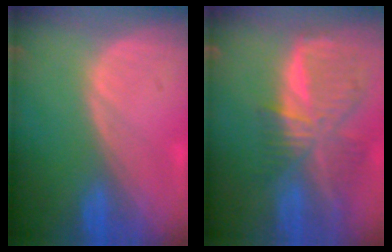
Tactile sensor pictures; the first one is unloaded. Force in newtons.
{"total": 9.2, "press": 8.0, "slide": 4.5}